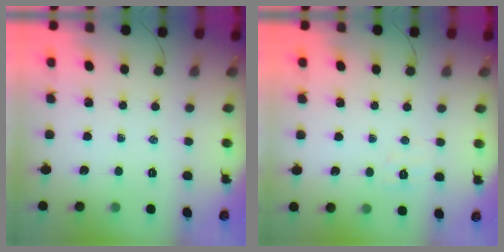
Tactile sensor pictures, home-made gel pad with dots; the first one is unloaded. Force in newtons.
{"total": 5.3, "press": 5.1, "slide": 1.3}